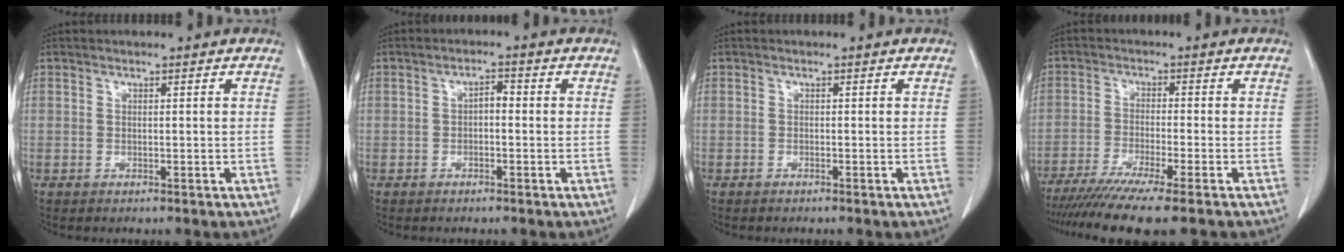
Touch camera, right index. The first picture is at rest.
{"total": 2.3, "force": [-0.4, 0.9, 2.1], "torque": [-0.032, 0.011, -0.007]}
{"total": 0.0}
{"total": 10.6, "force": [-8.5, -0.6, 6.3], "torque": [-0.089, -0.025, -0.134]}